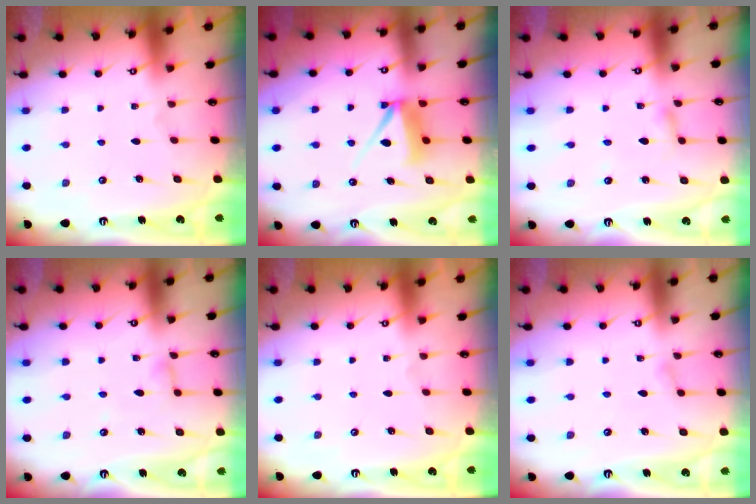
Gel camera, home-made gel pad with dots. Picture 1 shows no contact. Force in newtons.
{"total": 6.9, "press": 6.8, "slide": 0.9}
{"total": 2.0, "press": 2.0, "slide": 0.2}
{"total": 3.1, "press": 3.1, "slide": 0.3}
{"total": 0.0}
{"total": 2.8, "press": 2.8, "slide": 0.2}